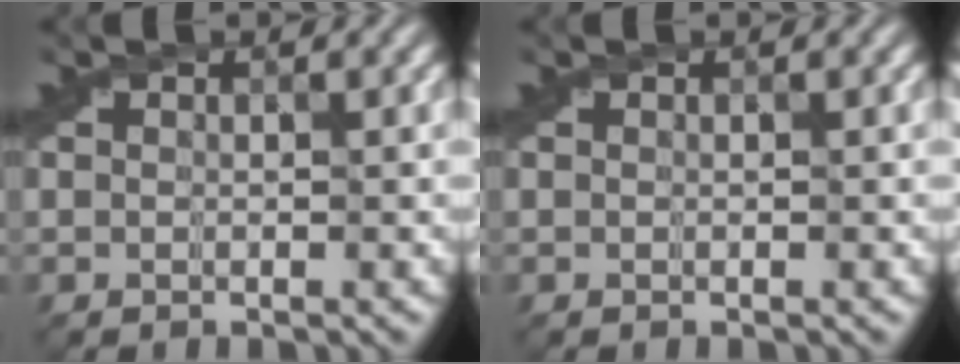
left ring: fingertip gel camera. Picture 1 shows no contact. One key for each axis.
{"total": 0.0}